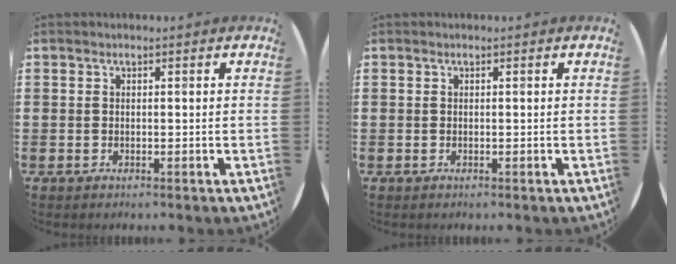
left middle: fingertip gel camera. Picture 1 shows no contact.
{"total": 0.0}